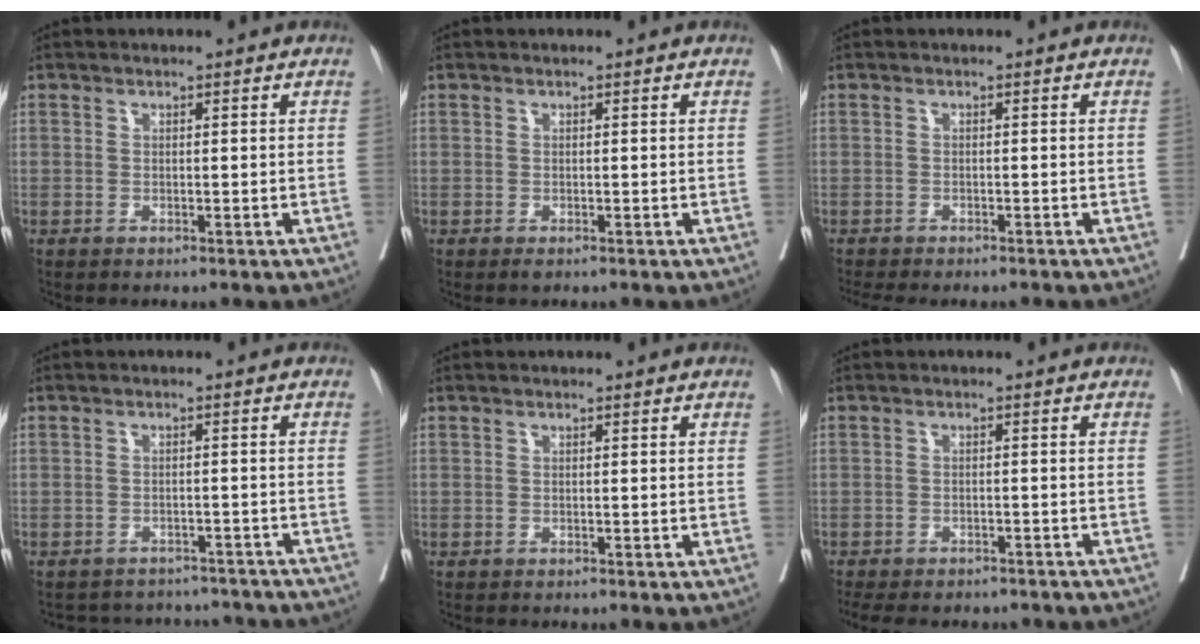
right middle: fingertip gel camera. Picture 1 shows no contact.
{"total": 0.6, "force": [-0.4, 0.2, 0.4], "torque": [-0.003, -0.001, -0.004]}
{"total": 6.0, "force": [-5.3, 1.2, 2.5], "torque": [-0.029, 0.001, -0.075]}
{"total": 13.9, "force": [-13.0, 4.3, 2.5], "torque": [-0.037, 0.017, -0.142]}
{"total": 1.0, "force": [-0.9, 0.2, 0.3], "torque": [-0.007, -0.001, -0.014]}
{"total": 14.5, "force": [-12.5, 4.5, 5.9], "torque": [-0.121, -0.011, -0.153]}